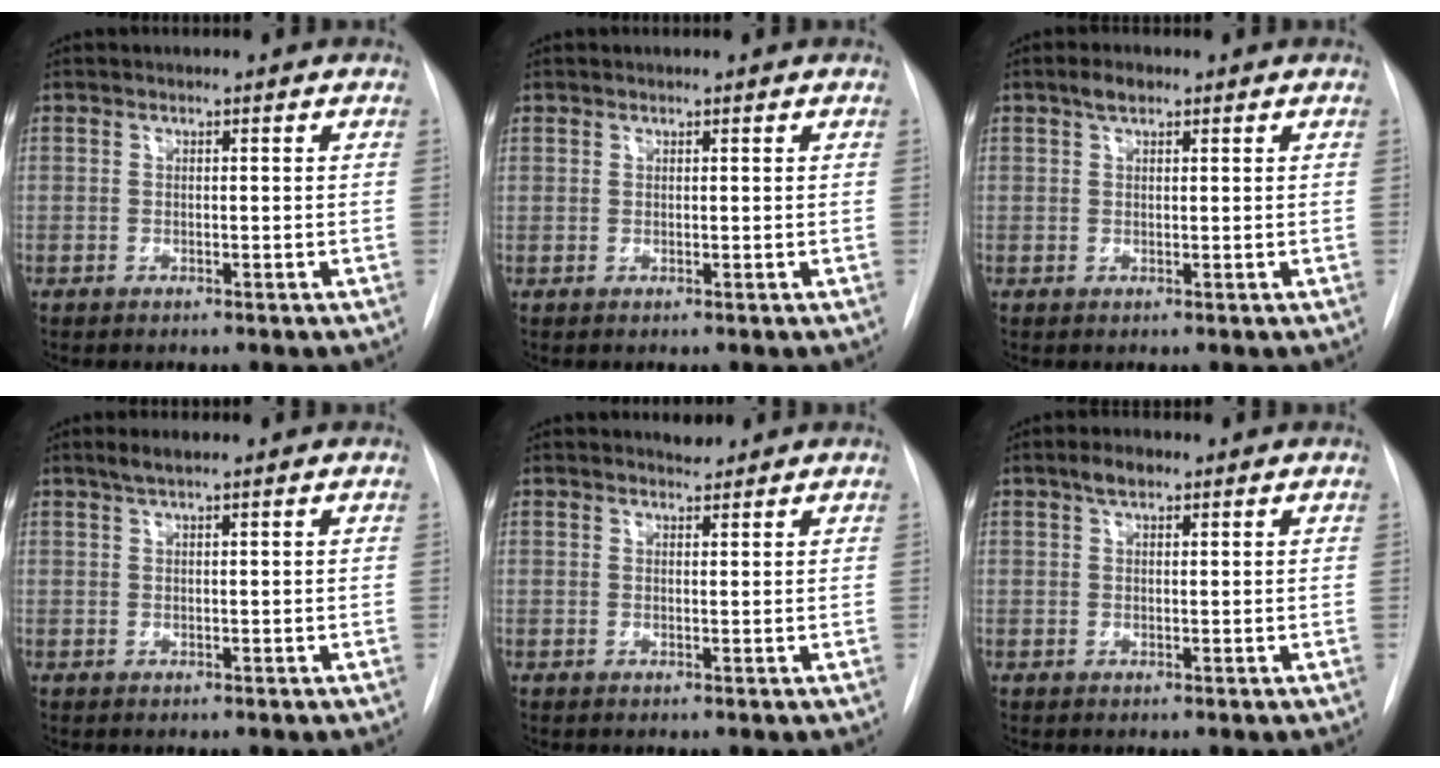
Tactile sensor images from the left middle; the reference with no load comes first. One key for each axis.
{"total": 0.6, "fx": 0.5, "fy": 0.4, "fz": 0.0, "tx": 0.000, "ty": -0.002, "tz": 0.006}
{"total": 1.9, "fx": 1.3, "fy": 0.8, "fz": 1.1, "tx": -0.023, "ty": 0.006, "tz": 0.023}
{"total": 2.0, "fx": 1.5, "fy": 0.0, "fz": 1.3, "tx": -0.031, "ty": 0.005, "tz": 0.028}
{"total": 1.3, "fx": 1.3, "fy": 0.3, "fz": 0.1, "tx": -0.007, "ty": -0.003, "tz": 0.020}
{"total": 2.3, "fx": 1.6, "fy": 1.1, "fz": 1.4, "tx": -0.029, "ty": 0.006, "tz": 0.028}